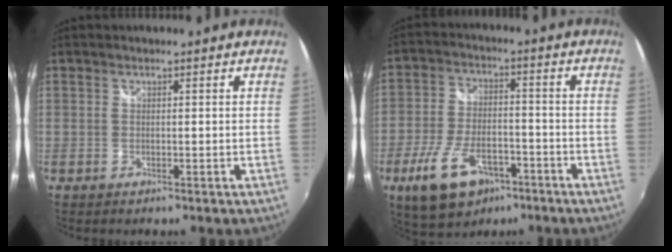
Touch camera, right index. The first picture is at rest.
{"total": 14.2, "force": [-7.8, 7.5, 9.3], "torque": [-0.200, -0.015, -0.132]}